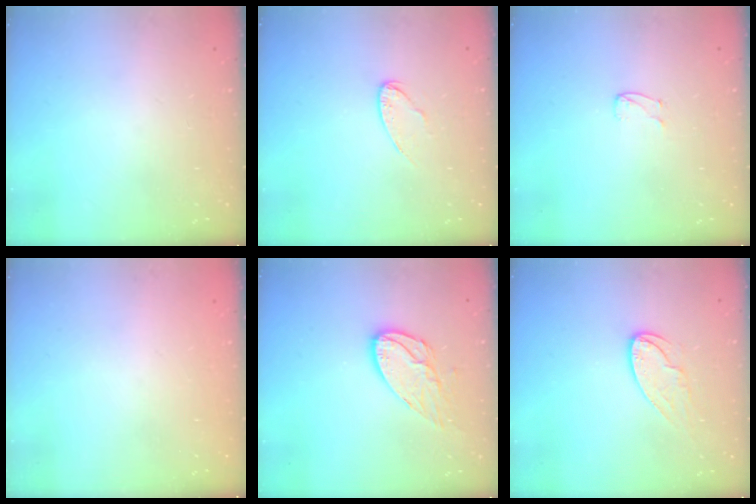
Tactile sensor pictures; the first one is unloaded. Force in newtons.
{"total": 7.6, "press": 7.6, "slide": 0.3}
{"total": 3.1, "press": 3.1, "slide": 0.3}
{"total": 0.0}
{"total": 11.0, "press": 10.9, "slide": 0.9}
{"total": 8.4, "press": 8.4, "slide": 0.5}